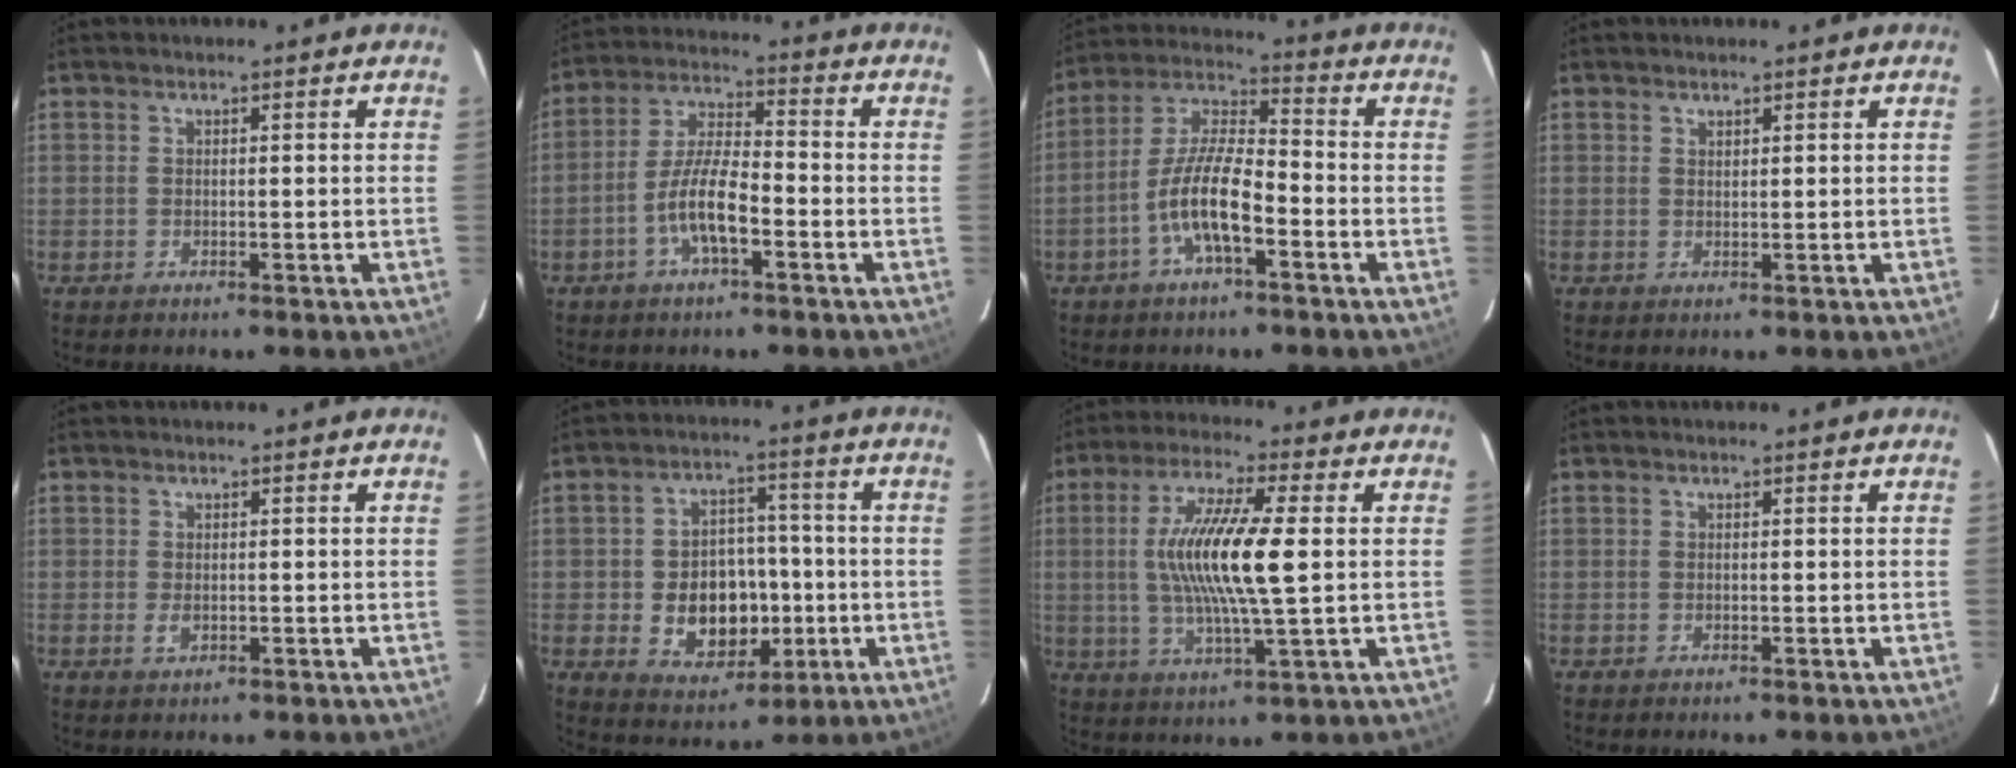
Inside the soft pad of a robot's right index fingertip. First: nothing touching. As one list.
[{"total": 8.3, "force": [-3.6, 2.3, 7.2], "torque": [-0.150, 0.006, -0.065]}, {"total": 10.7, "force": [-4.5, 3.1, 9.3], "torque": [-0.194, 0.005, -0.087]}, {"total": 0.8, "force": [0.7, 0.3, 0.2], "torque": [-0.003, 0.001, 0.013]}, {"total": 1.6, "force": [-0.3, 1.2, 1.0], "torque": [-0.020, -0.001, -0.005]}, {"total": 12.1, "force": [-2.4, 9.3, 7.4], "torque": [-0.155, 0.013, -0.015]}, {"total": 14.4, "force": [1.0, 2.0, 14.2], "torque": [-0.272, -0.001, 0.018]}, {"total": 0.0}]